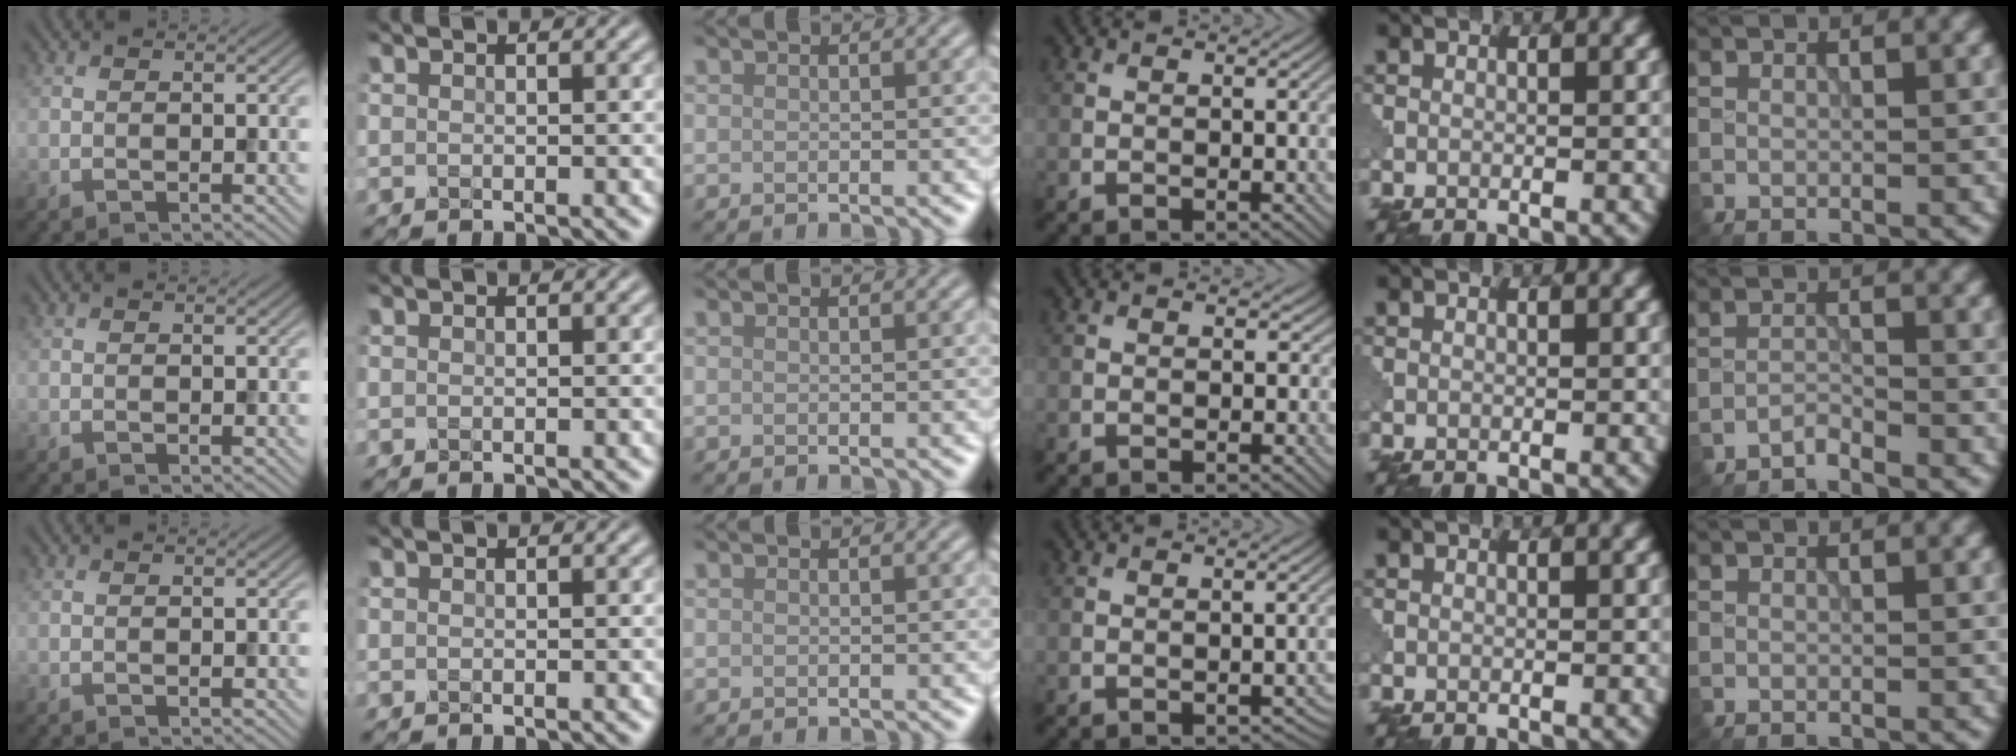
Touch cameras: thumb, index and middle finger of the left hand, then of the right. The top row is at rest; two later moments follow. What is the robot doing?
{"motion": "shake", "object": "medicine bottle"}